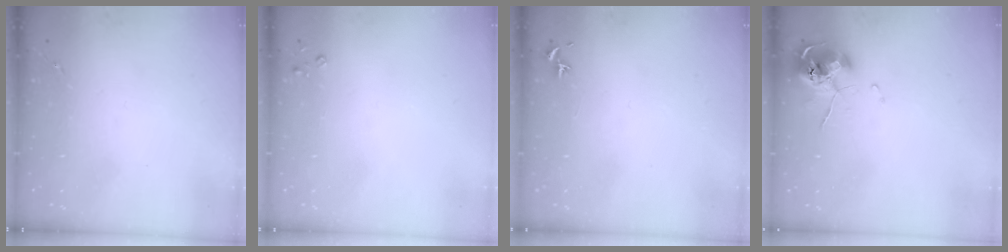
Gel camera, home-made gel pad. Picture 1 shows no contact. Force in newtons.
{"total": 2.6, "press": 2.6, "slide": 0.3}
{"total": 0.8, "press": 0.7, "slide": 0.3}
{"total": 10.1, "press": 9.9, "slide": 1.5}